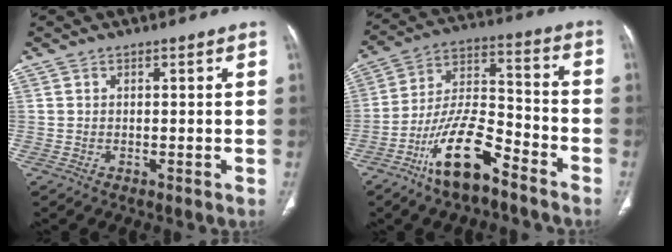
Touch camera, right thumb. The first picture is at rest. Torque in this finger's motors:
{"motor_torque": [2.13, 1.01, 1.16, -1.61, 0.44]}